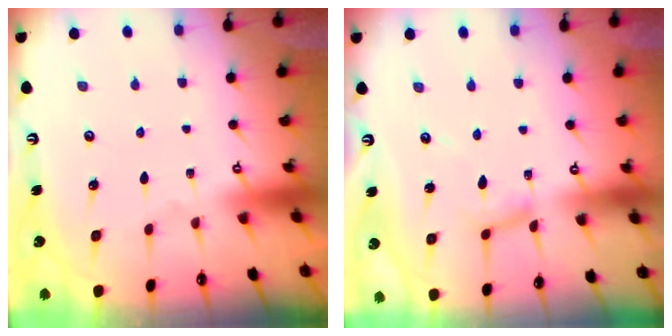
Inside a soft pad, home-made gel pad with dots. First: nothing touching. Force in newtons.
{"total": 4.7, "press": 4.6, "slide": 0.4}